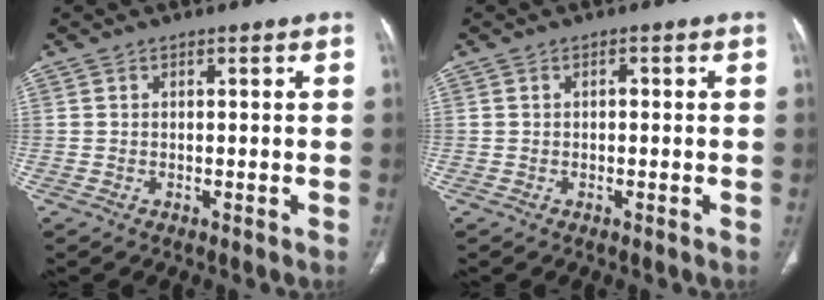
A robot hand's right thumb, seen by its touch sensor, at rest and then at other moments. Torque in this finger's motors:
{"motor_torque": [0.20, 0.10, 0.46, 0.07, -0.01]}